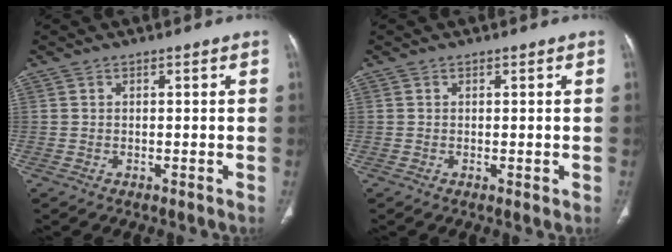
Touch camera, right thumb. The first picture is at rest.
{"total": 0.7, "force": [-0.1, 0.2, 0.7], "torque": [-0.017, -0.005, 0.000]}